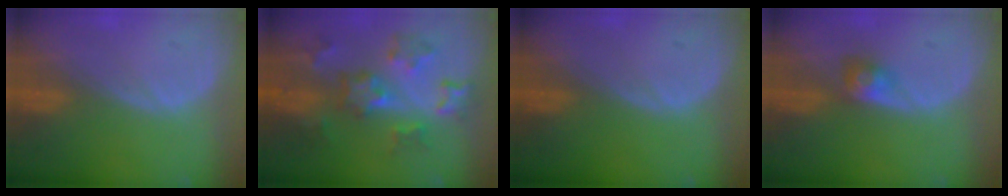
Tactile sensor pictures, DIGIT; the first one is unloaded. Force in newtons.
{"total": 8.3, "press": 7.8, "slide": 2.9}
{"total": 0.0}
{"total": 3.0, "press": 2.6, "slide": 1.5}